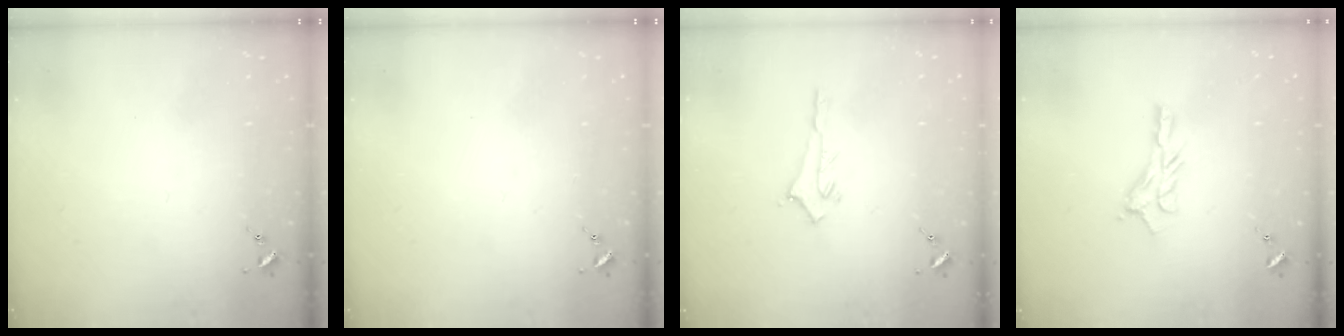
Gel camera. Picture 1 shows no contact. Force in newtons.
{"total": 0.0}
{"total": 2.9, "press": 2.8, "slide": 0.4}
{"total": 9.5, "press": 9.5, "slide": 0.4}